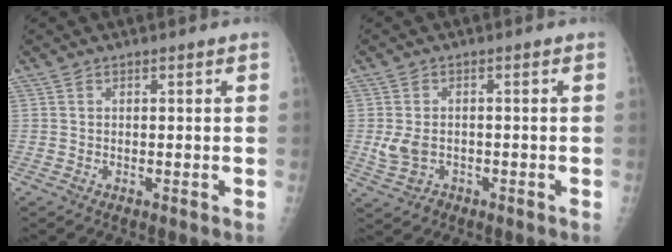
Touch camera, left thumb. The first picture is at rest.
{"total": 4.3, "force": [-0.9, 3.2, 2.7], "torque": [-0.056, 0.007, -0.011]}